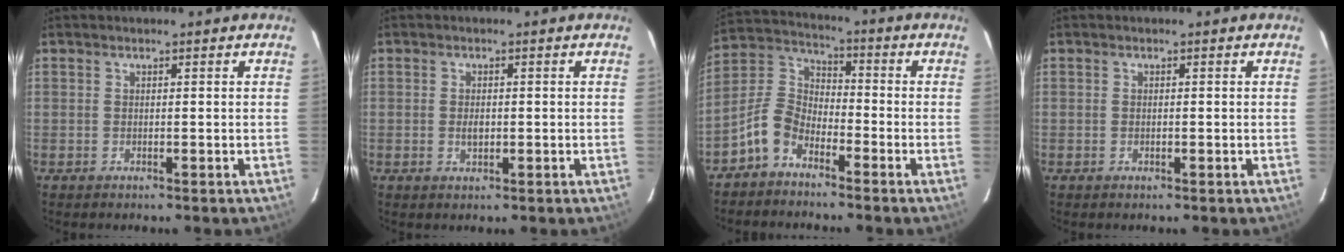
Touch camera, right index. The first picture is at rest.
{"total": 2.0, "force": [-0.3, 1.3, 1.4], "torque": [-0.025, 0.001, -0.004]}
{"total": 7.7, "force": [-5.1, 4.3, 3.8], "torque": [-0.090, 0.025, -0.110]}
{"total": 0.0}